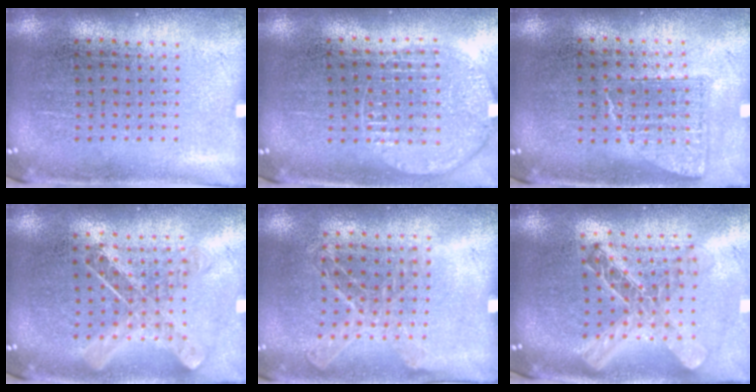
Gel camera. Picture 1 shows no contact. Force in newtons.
{"total": 1.1, "press": 1.1, "slide": 0.3}
{"total": 0.8, "press": 0.7, "slide": 0.3}
{"total": 0.9, "press": 0.9, "slide": 0.0}
{"total": 1.1, "press": 1.1, "slide": 0.3}
{"total": 2.1, "press": 1.7, "slide": 1.3}